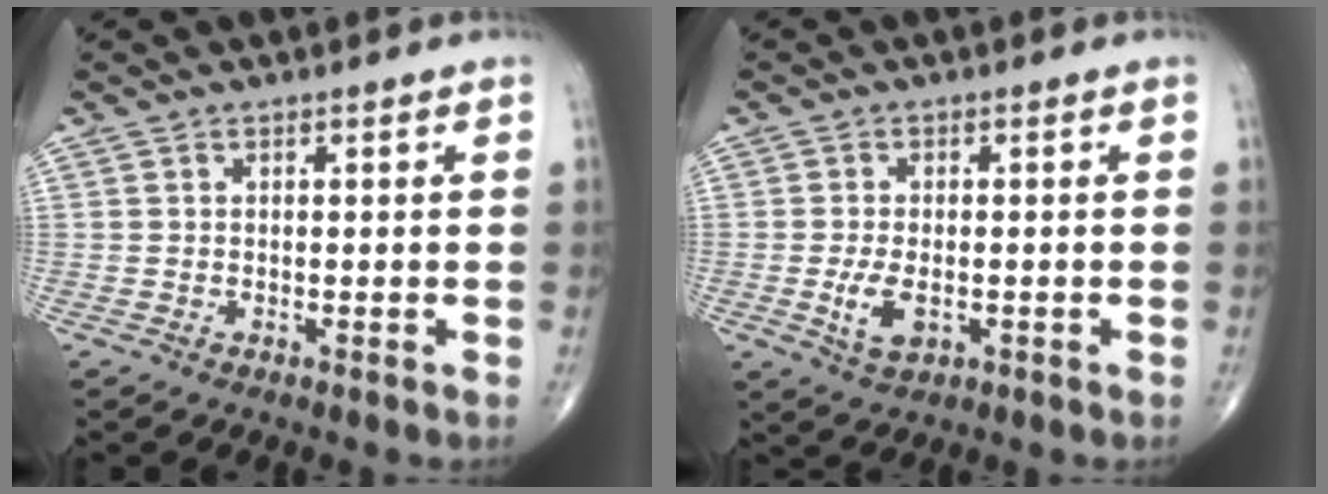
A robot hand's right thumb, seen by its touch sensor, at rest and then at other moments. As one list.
[{"total": 5.1, "force": [-1.1, 2.7, 4.2], "torque": [-0.081, -0.005, -0.016]}]